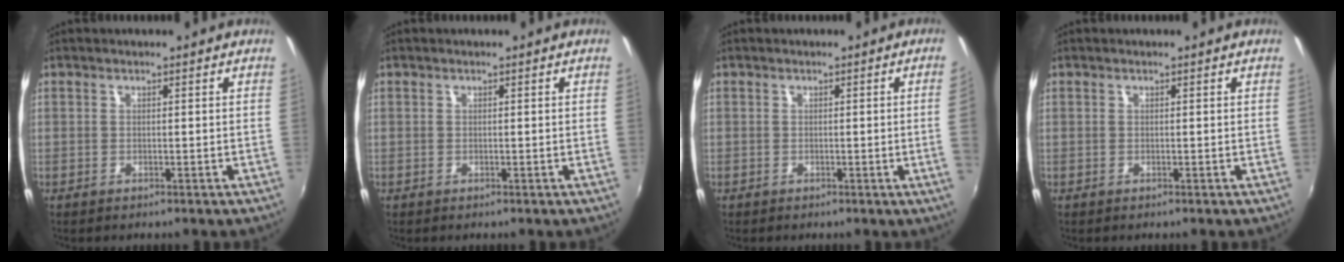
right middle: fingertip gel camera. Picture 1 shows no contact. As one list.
[{"total": 0.0}, {"total": 2.2, "force": [0.0, -1.3, 1.8], "torque": [-0.024, -0.011, 0.003]}, {"total": 0.0}]